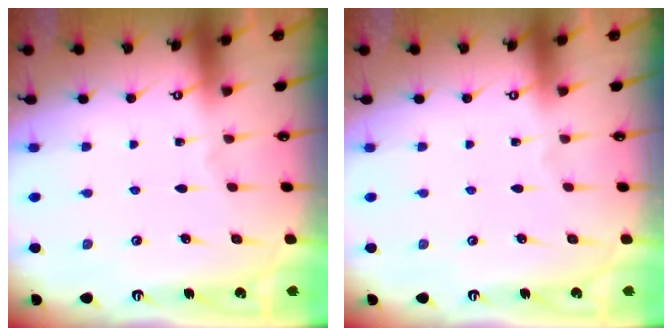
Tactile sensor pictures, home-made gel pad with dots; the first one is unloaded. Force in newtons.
{"total": 0.0}